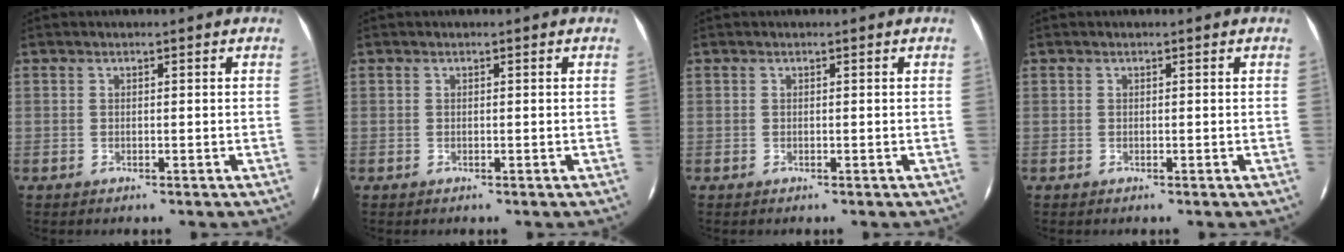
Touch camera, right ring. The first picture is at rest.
{"total": 0.0}
{"total": 0.0}
{"total": 0.0}